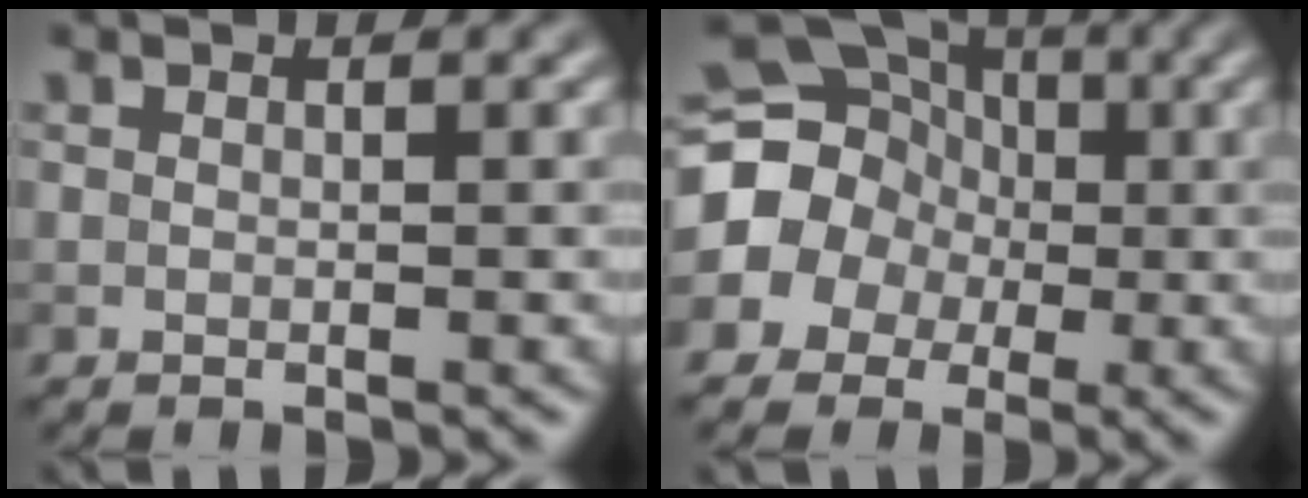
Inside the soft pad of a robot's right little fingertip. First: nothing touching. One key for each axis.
{"total": 12.3, "fx": -0.6, "fy": 11.5, "fz": 4.3, "tx": -0.106, "ty": 0.021, "tz": -0.049}